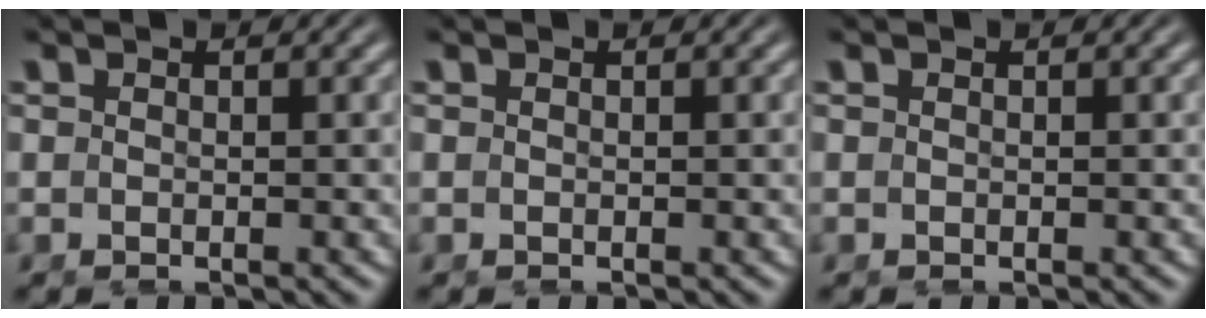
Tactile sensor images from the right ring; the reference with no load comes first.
{"total": 0.0}
{"total": 0.0}